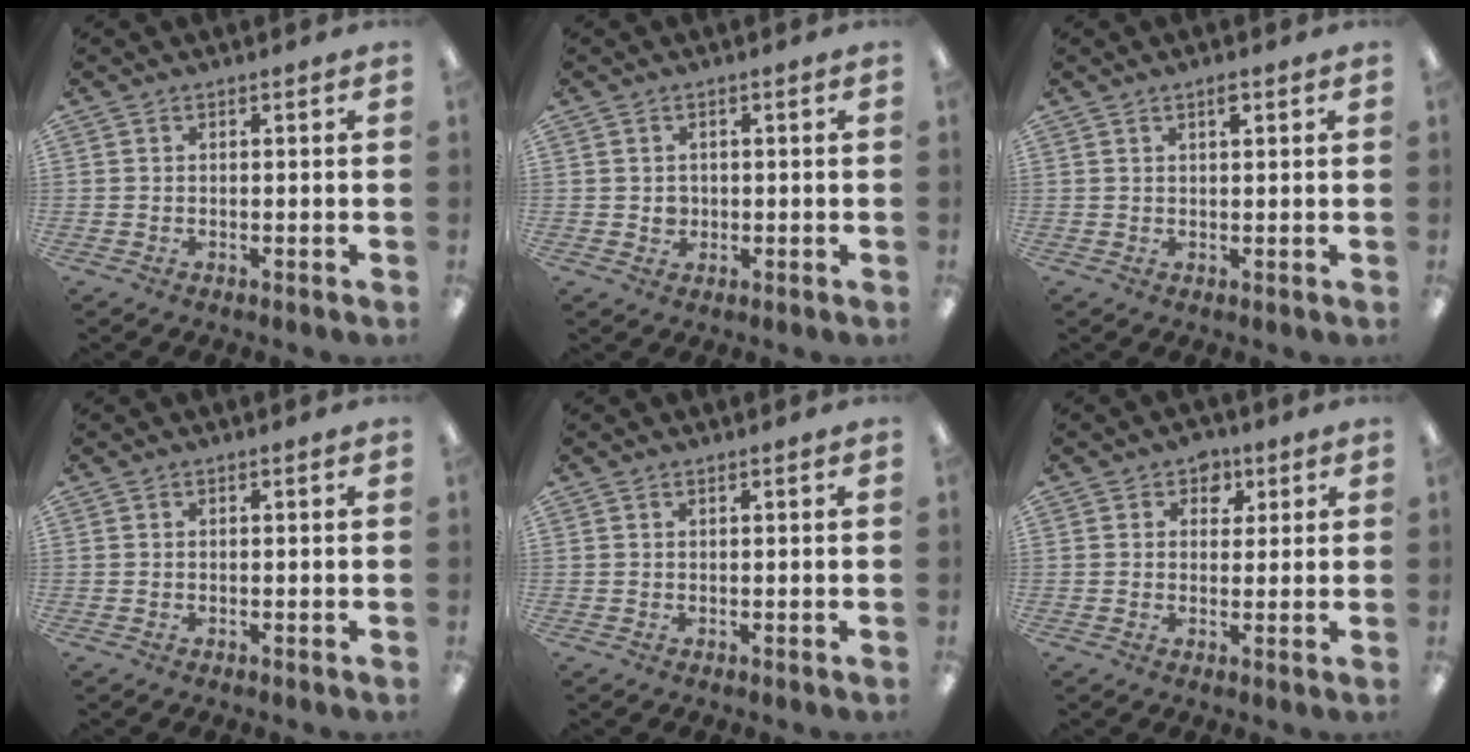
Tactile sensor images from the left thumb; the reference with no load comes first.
{"total": 2.0, "force": [0.4, 1.8, 0.7], "torque": [-0.007, 0.001, 0.005]}
{"total": 2.1, "force": [1.5, 0.5, 1.5], "torque": [-0.024, -0.002, 0.024]}
{"total": 0.0}
{"total": 0.5, "force": [0.4, 0.0, 0.3], "torque": [-0.007, 0.000, 0.008]}
{"total": 4.3, "force": [2.3, 3.5, 1.1], "torque": [-0.002, -0.005, 0.036]}